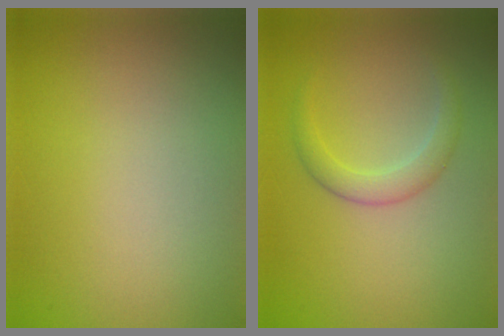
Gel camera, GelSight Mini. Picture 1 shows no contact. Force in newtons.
{"total": 2.3, "press": 2.3, "slide": 0.1}